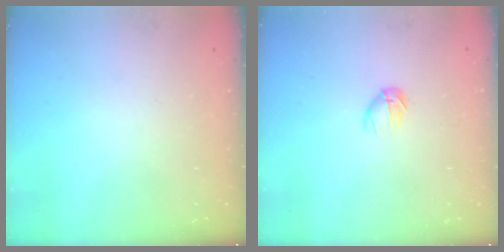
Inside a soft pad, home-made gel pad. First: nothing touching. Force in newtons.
{"total": 4.8, "press": 4.6, "slide": 1.3}